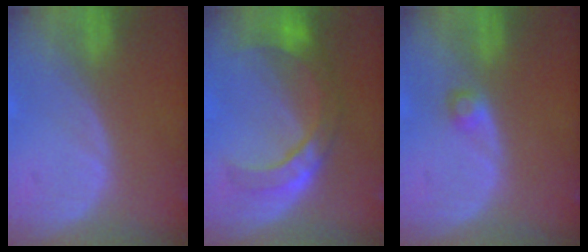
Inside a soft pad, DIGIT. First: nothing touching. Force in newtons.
{"total": 8.3, "press": 7.7, "slide": 3.3}
{"total": 1.6, "press": 1.6, "slide": 0.3}